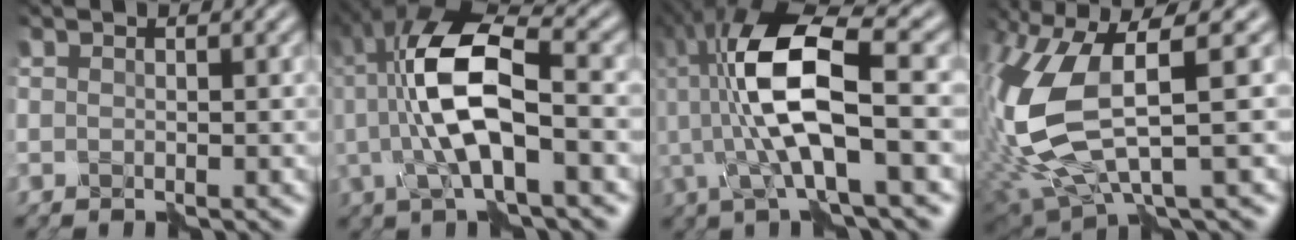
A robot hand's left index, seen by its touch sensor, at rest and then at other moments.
{"total": 8.3, "force": [0.0, 2.5, 8.0], "torque": [-0.161, 0.014, -0.007]}
{"total": 9.3, "force": [0.2, 2.4, 9.0], "torque": [-0.178, 0.012, 0.000]}
{"total": 10.2, "force": [0.7, 3.9, 9.4], "torque": [-0.231, -0.018, 0.013]}